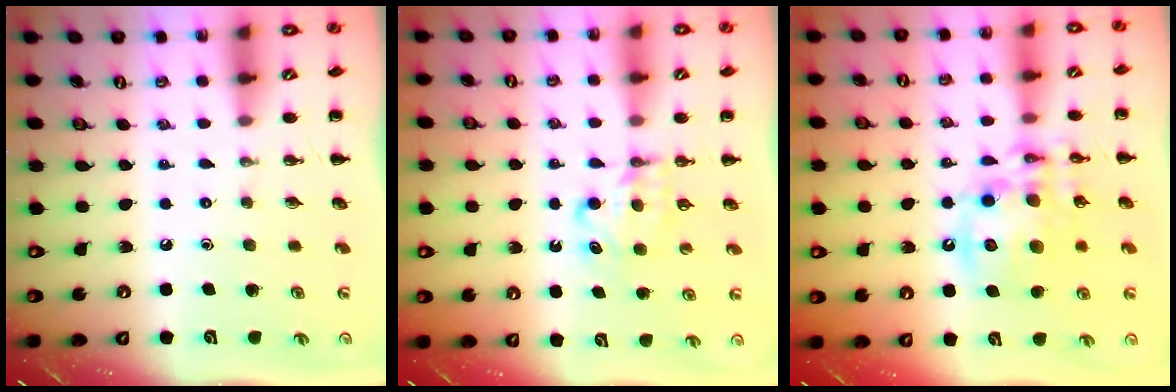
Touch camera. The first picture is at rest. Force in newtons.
{"total": 6.0, "press": 6.0, "slide": 0.7}
{"total": 15.0, "press": 14.7, "slide": 3.0}